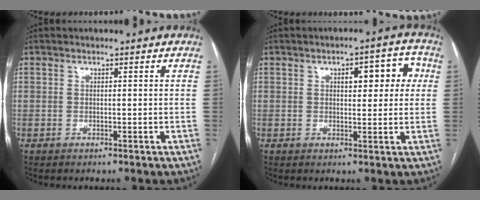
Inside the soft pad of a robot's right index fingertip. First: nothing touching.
{"total": 7.0, "force": [2.0, 2.8, 6.1], "torque": [-0.071, 0.023, 0.024]}